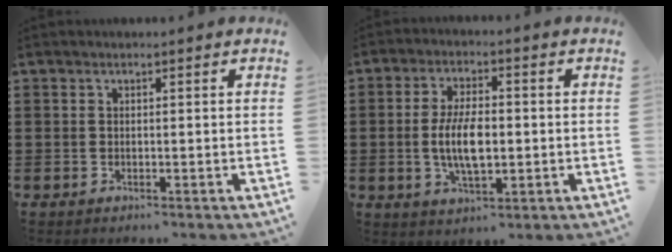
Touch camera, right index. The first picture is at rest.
{"total": 7.8, "force": [-0.7, 3.1, 7.1], "torque": [-0.146, -0.009, -0.020]}